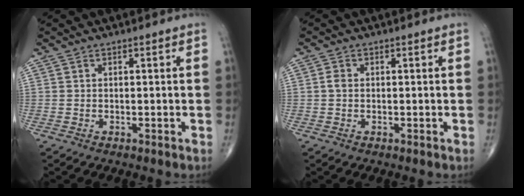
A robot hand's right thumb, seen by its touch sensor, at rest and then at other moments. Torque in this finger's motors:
{"motor_torque": [-0.14, -0.06, 0.18, 0.10, 0.04]}